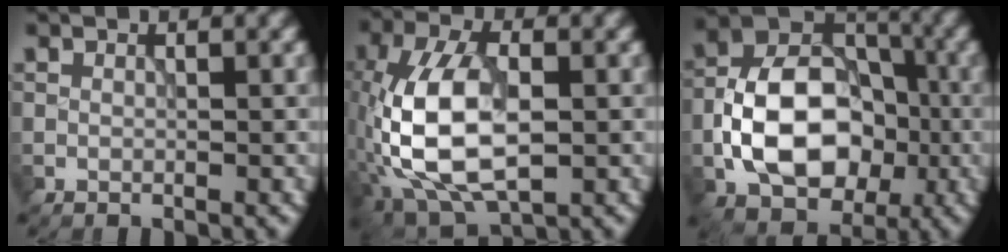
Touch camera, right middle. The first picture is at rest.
{"total": 10.9, "force": [-1.8, 5.8, 9.1], "torque": [-0.193, -0.001, -0.038]}
{"total": 11.0, "force": [-2.5, 7.6, 7.5], "torque": [-0.137, 0.010, -0.052]}